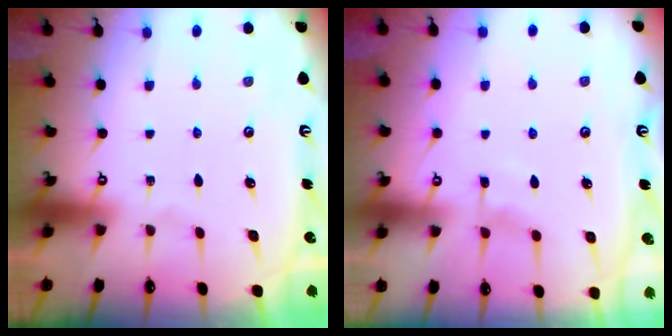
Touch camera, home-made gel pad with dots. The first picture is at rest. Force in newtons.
{"total": 4.5, "press": 4.5, "slide": 0.5}